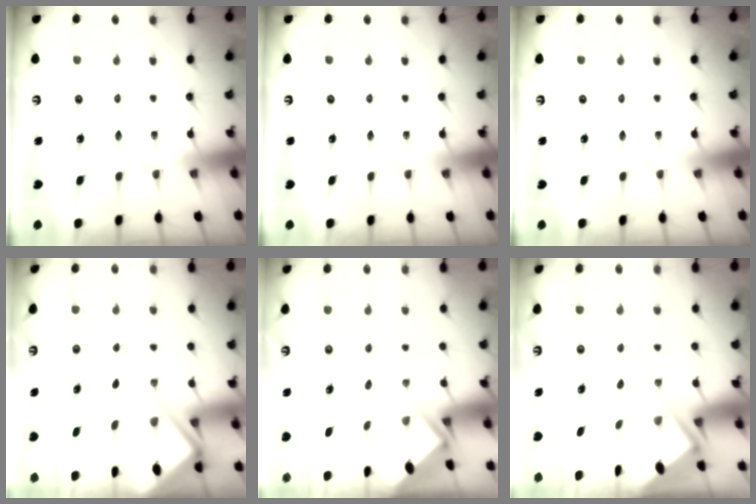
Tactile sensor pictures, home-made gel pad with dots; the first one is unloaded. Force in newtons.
{"total": 0.0}
{"total": 0.0}
{"total": 4.6, "press": 4.6, "slide": 0.5}
{"total": 2.9, "press": 2.9, "slide": 0.2}
{"total": 2.9, "press": 2.8, "slide": 0.4}